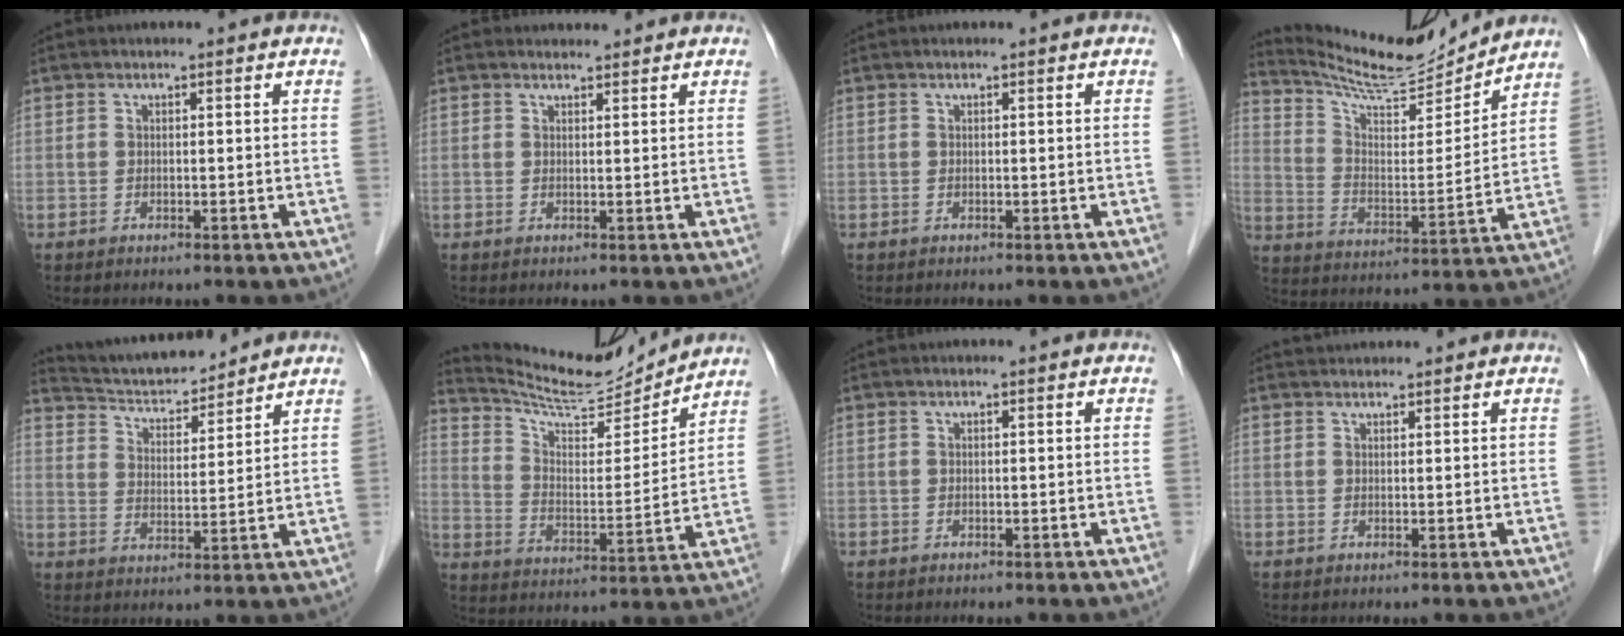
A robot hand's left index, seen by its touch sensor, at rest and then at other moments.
{"total": 1.4, "force": [1.3, 0.4, -0.1], "torque": [-0.009, 0.005, 0.022]}
{"total": 0.0}
{"total": 14.2, "force": [13.8, 0.3, 3.1], "torque": [-0.066, -0.007, 0.234]}
{"total": 10.6, "force": [10.3, 1.6, 2.2], "torque": [-0.045, 0.013, 0.179]}
{"total": 13.9, "force": [13.6, 0.5, 2.4], "torque": [-0.056, -0.009, 0.228]}
{"total": 0.0}
{"total": 2.1, "force": [2.1, 0.3, 0.0], "torque": [-0.007, 0.024, 0.040]}